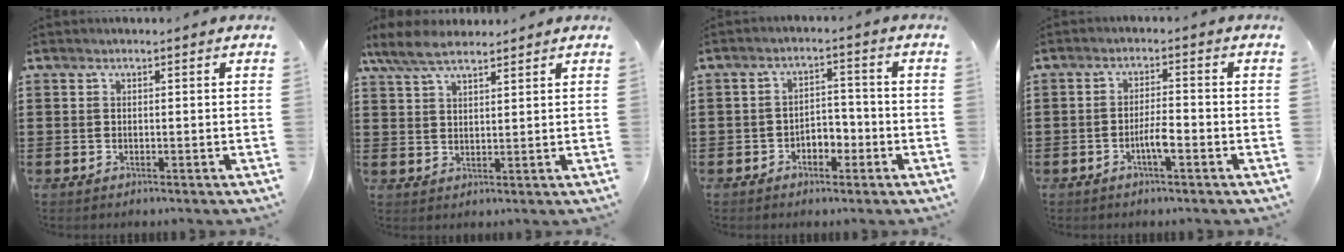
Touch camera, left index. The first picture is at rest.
{"total": 5.5, "force": [4.4, 1.6, 2.7], "torque": [-0.065, -0.004, 0.083]}
{"total": 3.2, "force": [-2.2, 1.9, 1.2], "torque": [-0.028, 0.007, -0.048]}
{"total": 3.6, "force": [-1.6, 0.7, 3.1], "torque": [-0.062, 0.001, -0.031]}